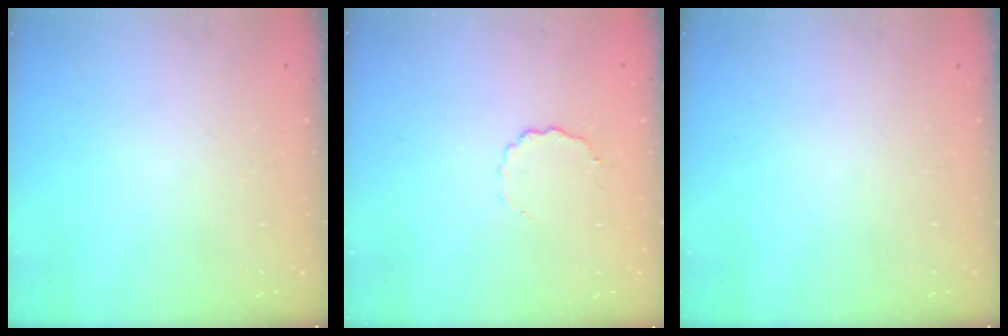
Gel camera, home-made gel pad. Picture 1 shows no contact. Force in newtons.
{"total": 4.1, "press": 4.0, "slide": 0.9}
{"total": 0.0}